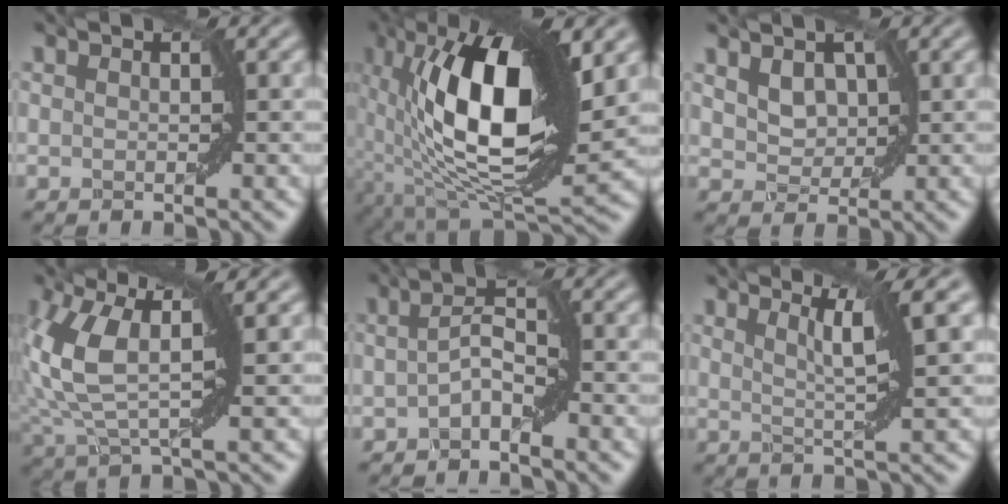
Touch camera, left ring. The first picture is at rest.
{"total": 15.1, "force": [2.5, 6.3, 13.5], "torque": [-0.223, 0.003, 0.035]}
{"total": 3.6, "force": [1.8, 2.3, 2.1], "torque": [-0.049, 0.011, 0.032]}
{"total": 9.1, "force": [1.6, 4.3, 7.9], "torque": [-0.183, 0.007, 0.026]}
{"total": 2.3, "force": [-0.8, 0.7, 2.0], "torque": [-0.038, 0.010, -0.018]}
{"total": 4.9, "force": [2.3, 0.5, 4.4], "torque": [-0.067, 0.004, 0.041]}